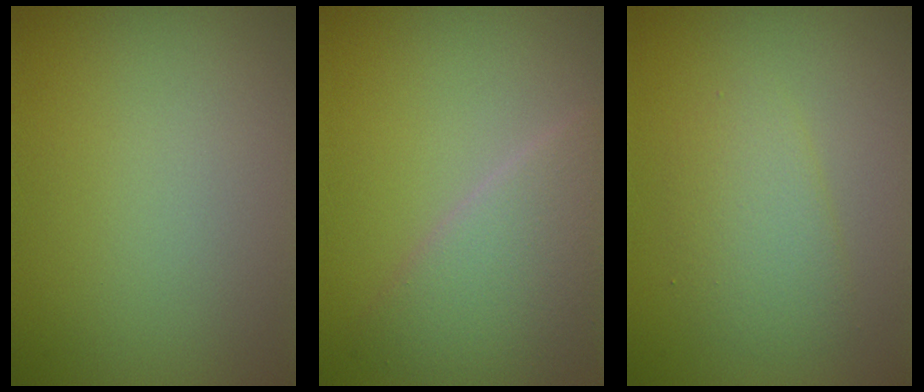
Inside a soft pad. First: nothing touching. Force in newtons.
{"total": 4.7, "press": 4.7, "slide": 0.4}
{"total": 2.6, "press": 2.6, "slide": 0.0}